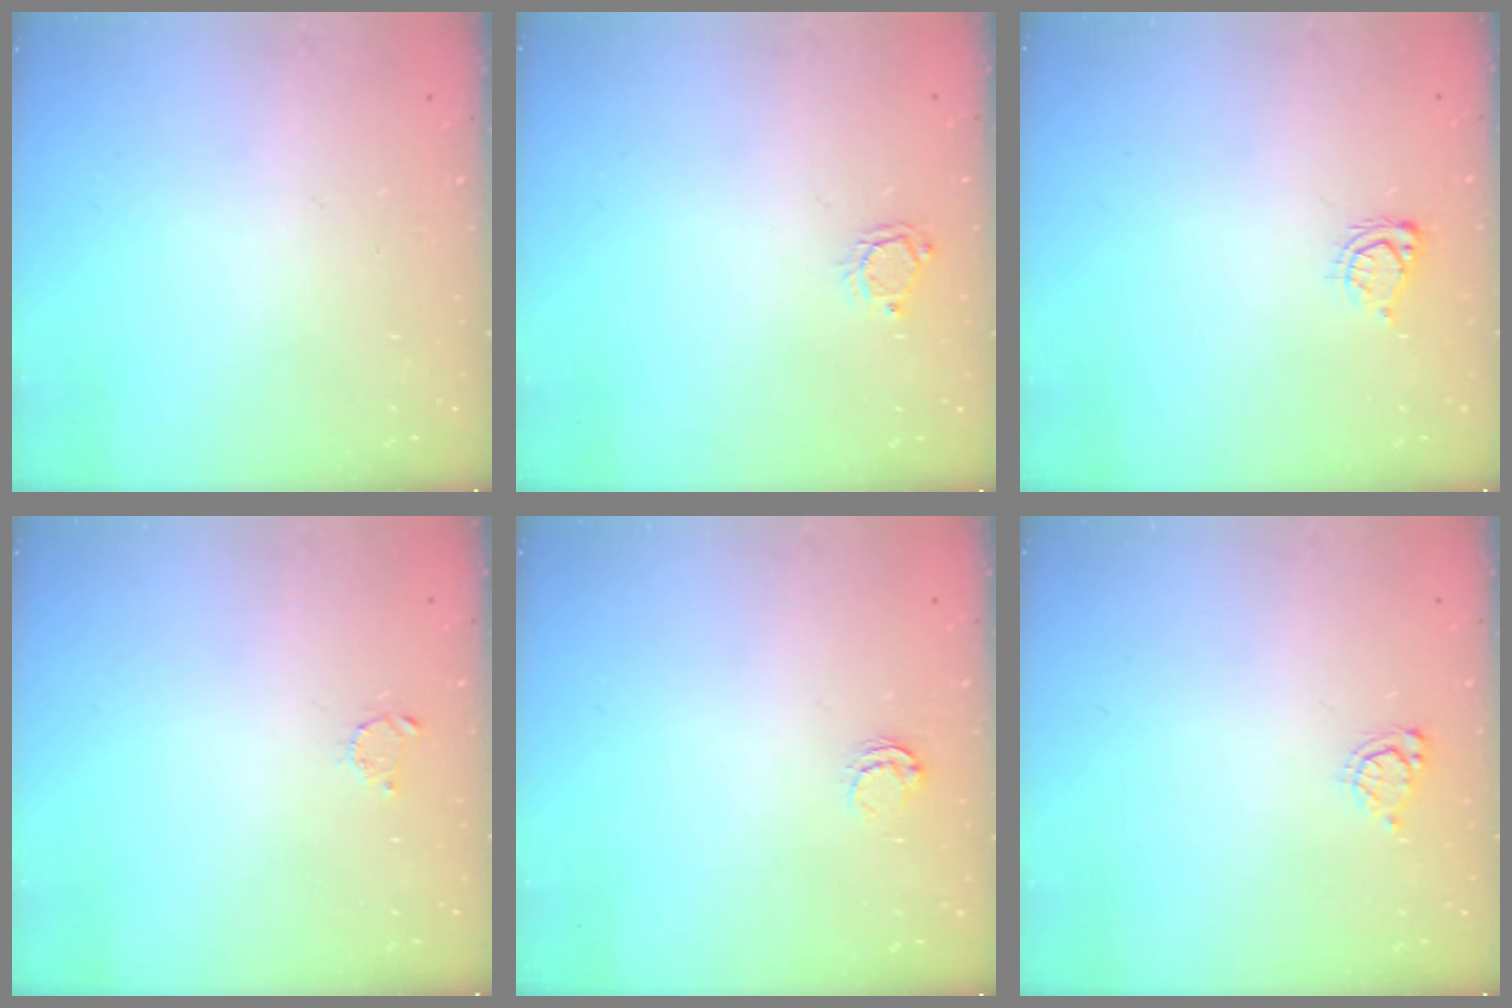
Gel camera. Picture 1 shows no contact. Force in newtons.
{"total": 2.9, "press": 2.9, "slide": 0.3}
{"total": 5.0, "press": 4.9, "slide": 0.5}
{"total": 2.1, "press": 2.1, "slide": 0.3}
{"total": 3.9, "press": 3.9, "slide": 0.2}
{"total": 4.5, "press": 4.5, "slide": 0.4}